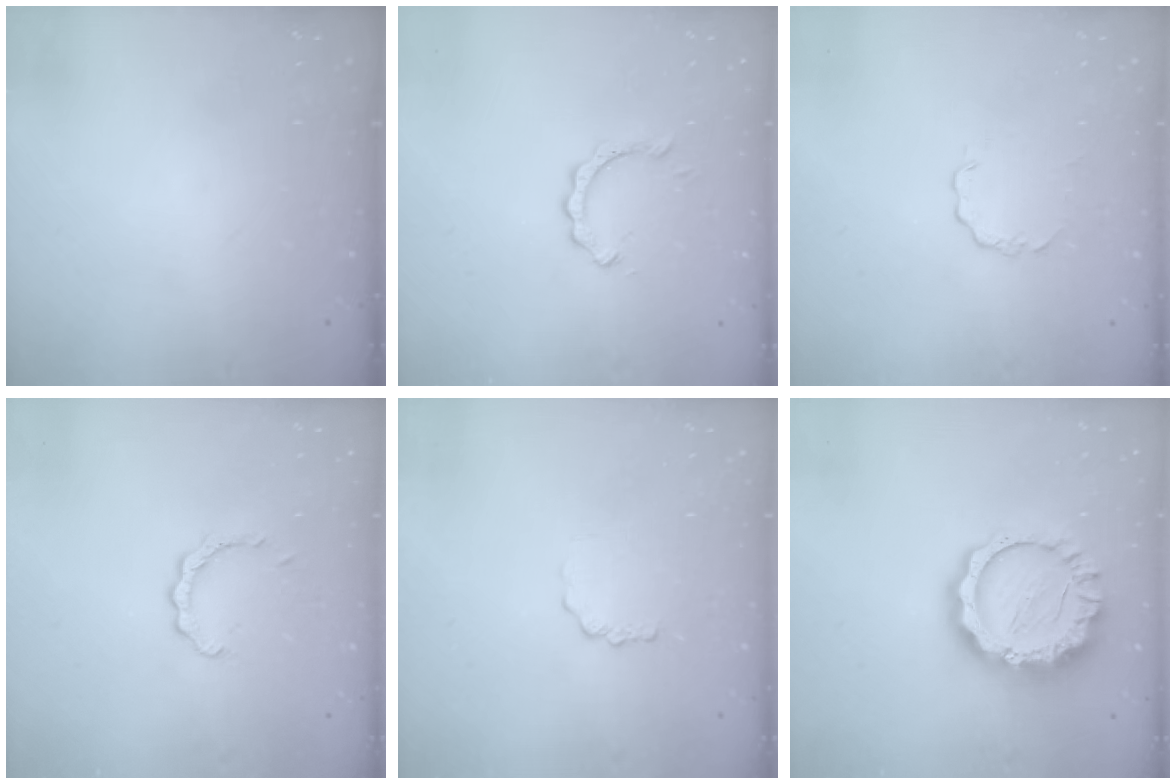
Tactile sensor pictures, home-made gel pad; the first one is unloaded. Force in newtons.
{"total": 2.8, "press": 2.7, "slide": 0.3}
{"total": 1.7, "press": 1.7, "slide": 0.2}
{"total": 2.7, "press": 2.7, "slide": 0.3}
{"total": 1.0, "press": 1.0, "slide": 0.2}
{"total": 15.3, "press": 15.3, "slide": 1.1}